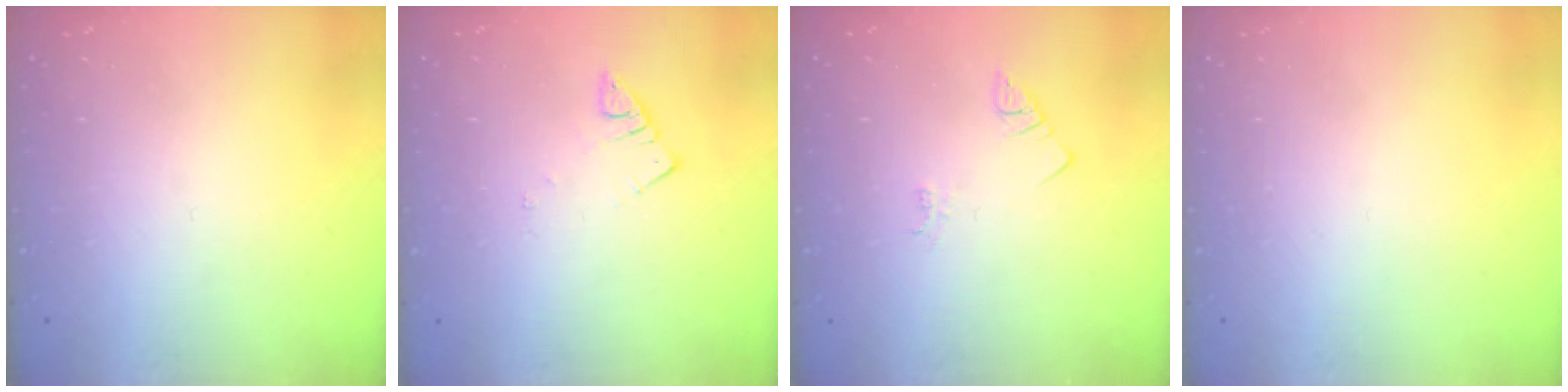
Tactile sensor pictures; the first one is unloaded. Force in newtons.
{"total": 2.5, "press": 2.5, "slide": 0.3}
{"total": 1.4, "press": 1.4, "slide": 0.3}
{"total": 1.5, "press": 1.5, "slide": 0.1}